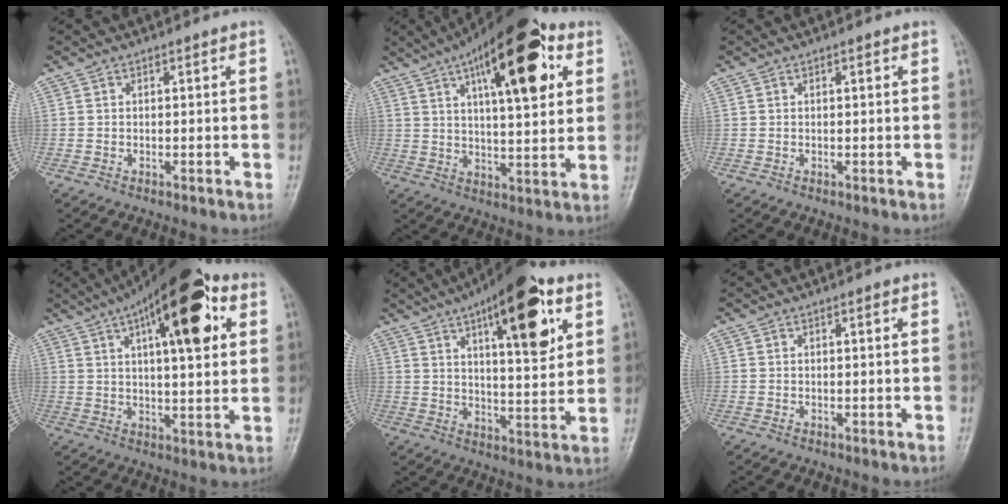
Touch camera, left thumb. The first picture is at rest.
{"total": 20.8, "force": [8.7, 7.6, 17.3], "torque": [-0.238, -0.009, 0.129]}
{"total": 0.7, "force": [0.2, 0.2, 0.6], "torque": [-0.009, 0.001, 0.003]}
{"total": 19.6, "force": [7.9, 7.0, 16.5], "torque": [-0.225, -0.001, 0.112]}
{"total": 18.8, "force": [8.7, 6.2, 15.4], "torque": [-0.195, -0.027, 0.127]}
{"total": 0.7, "force": [0.3, 0.2, 0.6], "torque": [-0.011, 0.000, 0.003]}